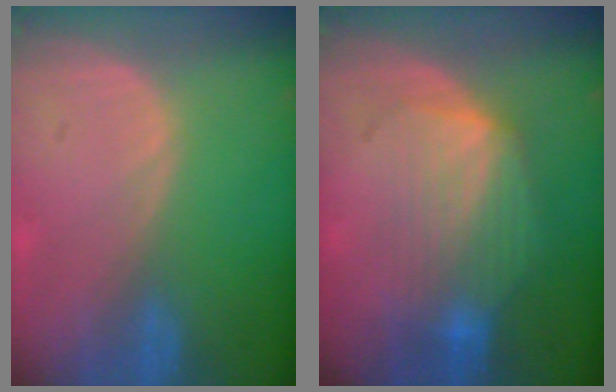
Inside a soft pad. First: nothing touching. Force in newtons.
{"total": 7.4, "press": 7.3, "slide": 1.4}